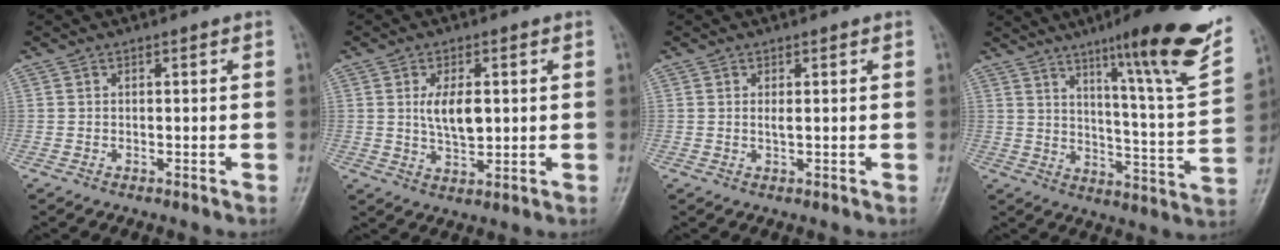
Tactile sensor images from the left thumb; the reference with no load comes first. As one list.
[{"total": 6.6, "force": [1.0, 3.3, 5.6], "torque": [-0.094, -0.011, 0.019]}, {"total": 1.5, "force": [0.5, 0.4, 1.3], "torque": [-0.023, -0.002, 0.009]}, {"total": 21.6, "force": [13.2, 2.3, 16.9], "torque": [-0.209, -0.062, 0.193]}]